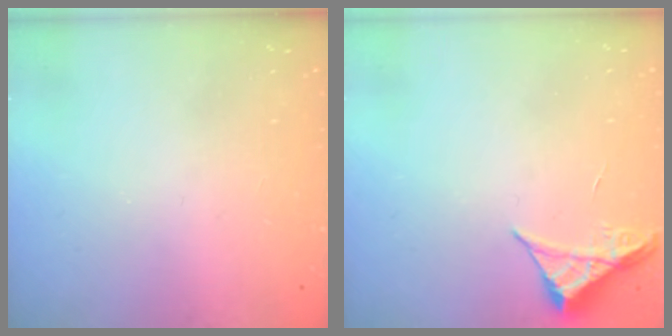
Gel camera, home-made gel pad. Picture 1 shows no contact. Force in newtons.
{"total": 4.1, "press": 4.1, "slide": 0.5}